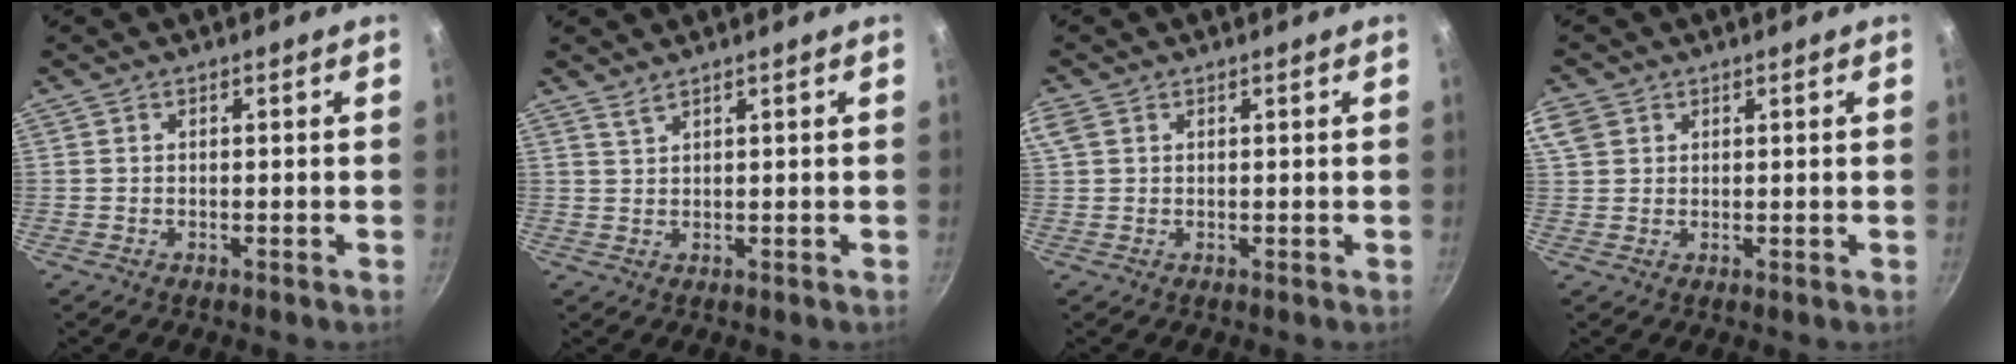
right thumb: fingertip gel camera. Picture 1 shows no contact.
{"total": 1.4, "force": [1.2, 0.1, 0.6], "torque": [-0.013, -0.009, 0.029]}
{"total": 3.8, "force": [1.6, 2.5, 2.3], "torque": [-0.054, 0.010, 0.037]}
{"total": 6.5, "force": [2.7, 5.0, 3.1], "torque": [-0.065, 0.012, 0.055]}